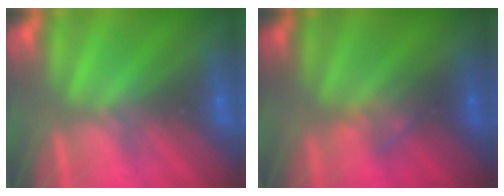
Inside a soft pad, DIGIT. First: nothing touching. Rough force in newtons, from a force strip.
{"total": 2.3}